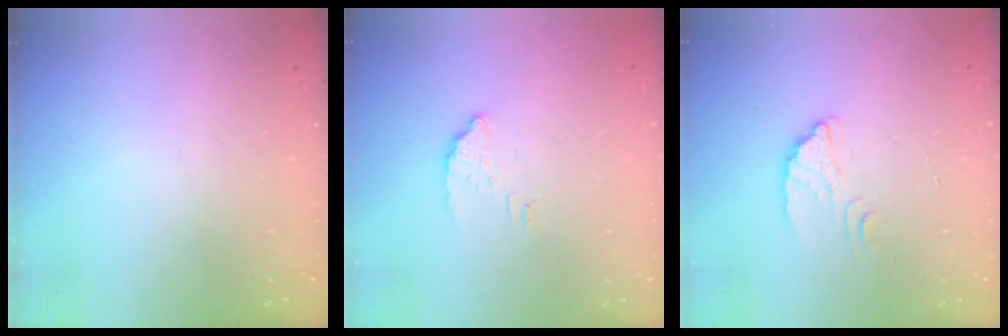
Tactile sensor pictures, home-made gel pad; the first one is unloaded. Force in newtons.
{"total": 3.1, "press": 3.0, "slide": 0.4}
{"total": 2.6, "press": 2.6, "slide": 0.1}